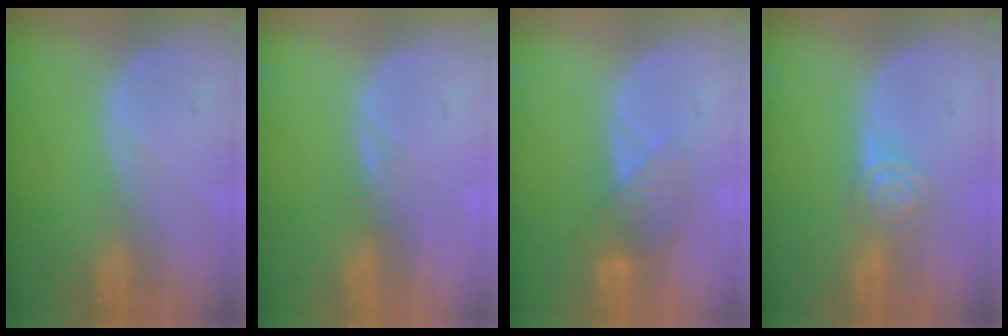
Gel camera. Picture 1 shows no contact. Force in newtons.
{"total": 0.8, "press": 0.8, "slide": 0.1}
{"total": 4.0, "press": 4.0, "slide": 0.6}
{"total": 4.3, "press": 3.9, "slide": 1.8}